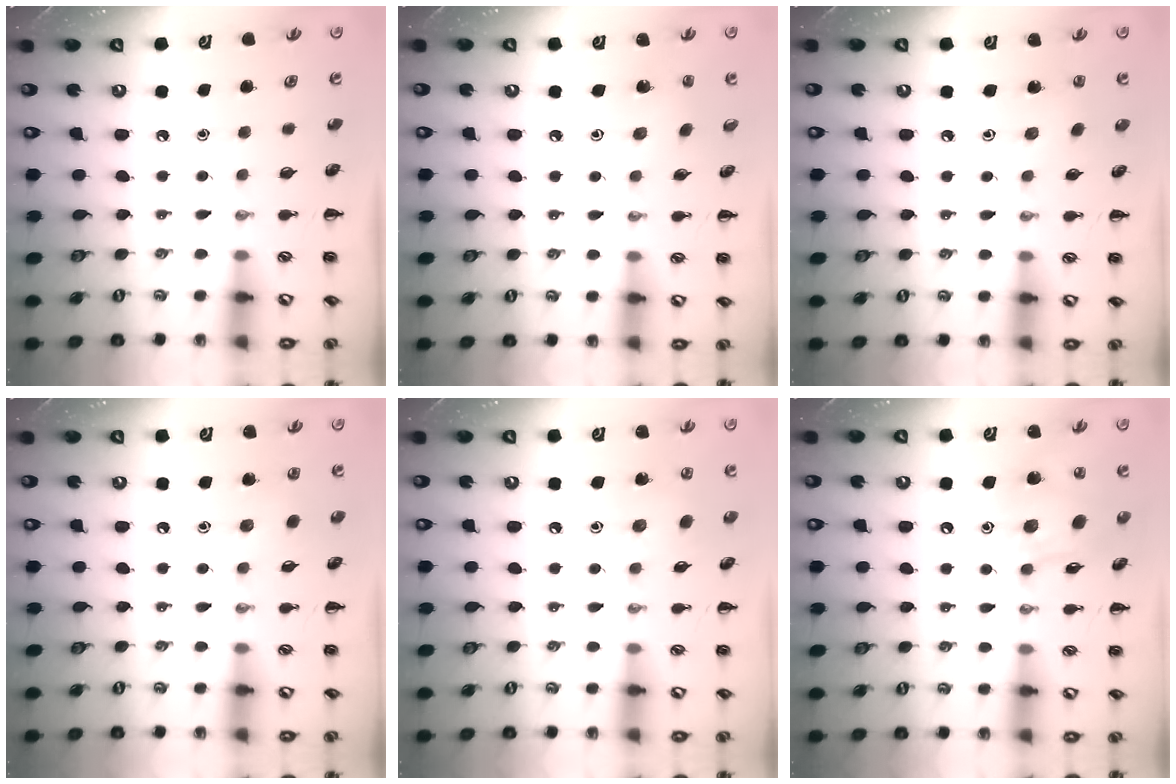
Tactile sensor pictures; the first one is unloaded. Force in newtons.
{"total": 1.8, "press": 1.6, "slide": 0.7}
{"total": 2.0, "press": 1.9, "slide": 0.7}
{"total": 5.0, "press": 4.7, "slide": 1.7}
{"total": 4.4, "press": 4.2, "slide": 1.0}
{"total": 12.6, "press": 12.5, "slide": 1.5}